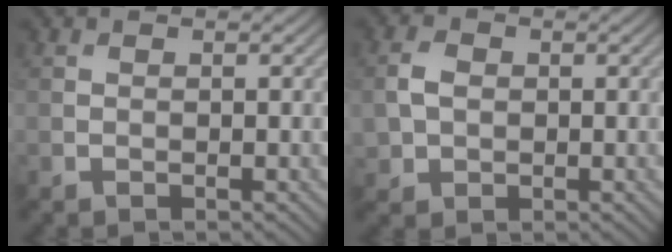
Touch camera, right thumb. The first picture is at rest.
{"total": 3.3, "force": [0.1, 2.6, 2.0], "torque": [-0.051, 0.002, 0.000]}